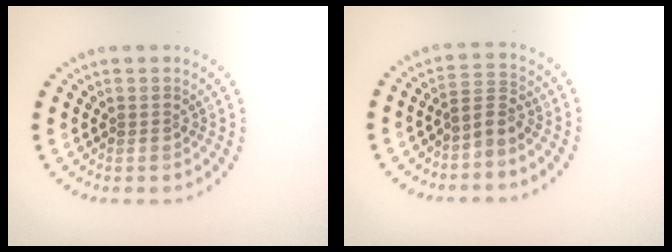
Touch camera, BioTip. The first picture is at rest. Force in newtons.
{"total": 2.3, "press": 1.5, "slide": 1.7}